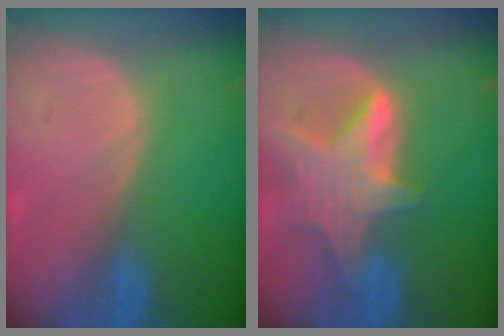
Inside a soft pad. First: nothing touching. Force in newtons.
{"total": 7.9, "press": 7.2, "slide": 3.3}